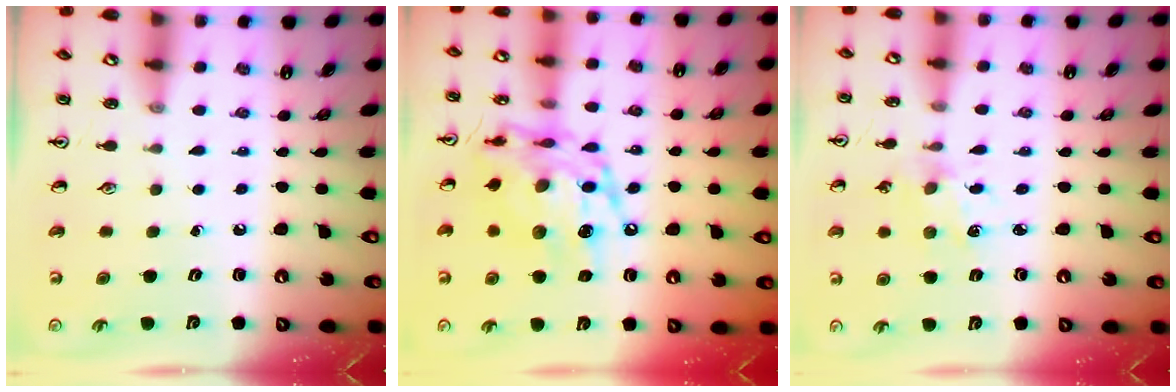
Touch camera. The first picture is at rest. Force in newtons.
{"total": 16.1, "press": 16.0, "slide": 1.3}
{"total": 2.1, "press": 2.1, "slide": 0.4}